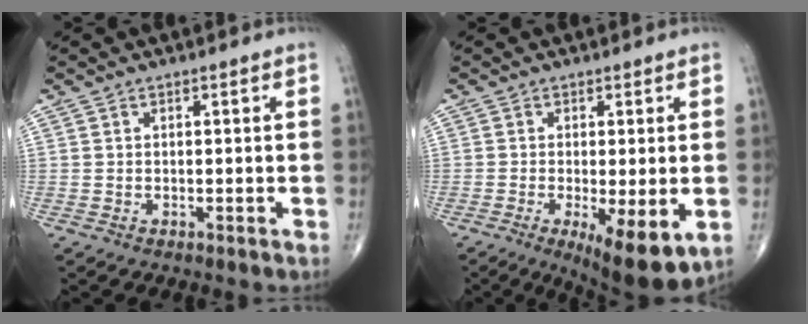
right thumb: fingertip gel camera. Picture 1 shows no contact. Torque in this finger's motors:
{"motor_torque": [-0.37, 0.94, 0.04, -0.19, 0.04]}